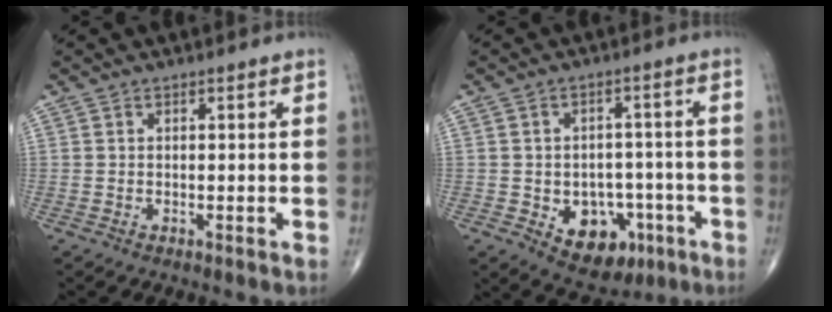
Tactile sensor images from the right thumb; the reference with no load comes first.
{"total": 11.0, "force": [-4.2, 7.9, 6.4], "torque": [-0.049, 0.031, -0.046]}